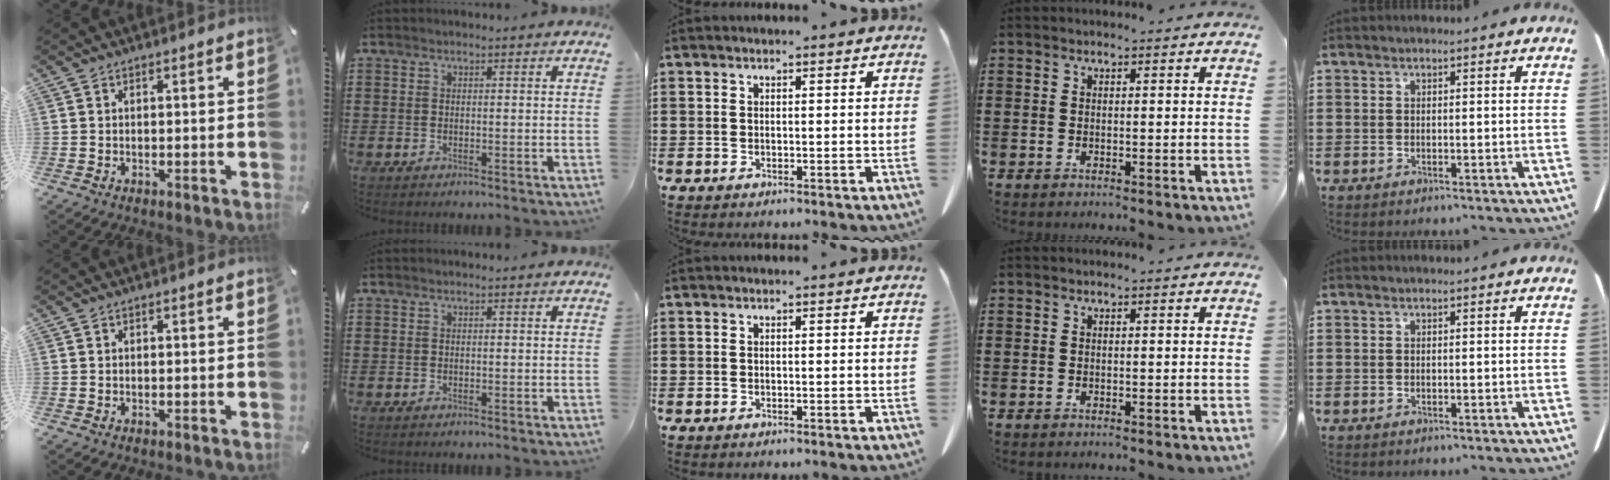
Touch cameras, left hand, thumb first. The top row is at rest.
{}